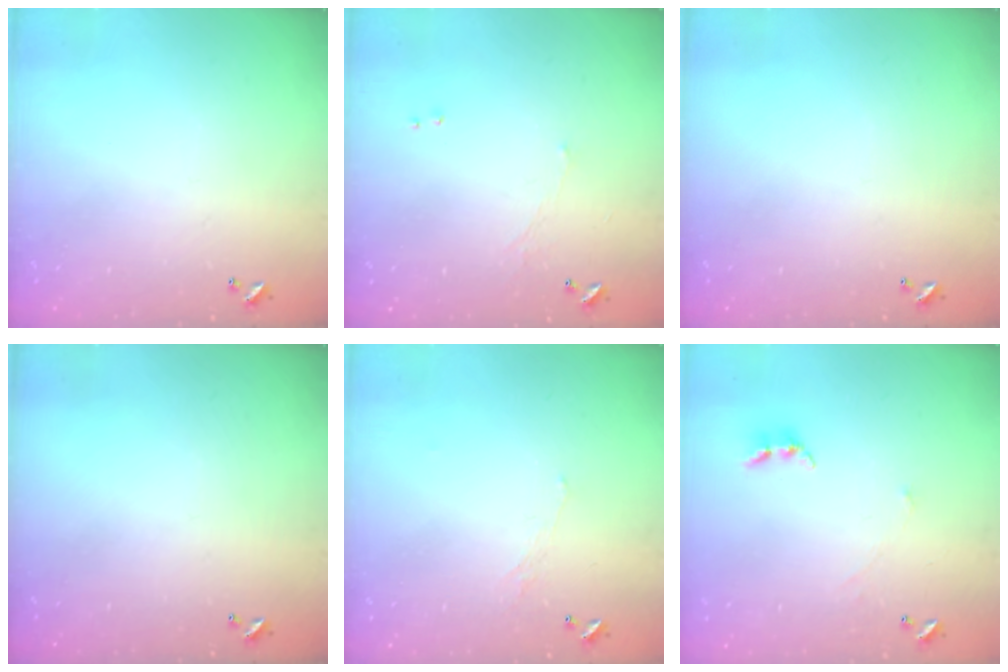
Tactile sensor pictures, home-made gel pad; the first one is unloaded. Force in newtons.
{"total": 0.6, "press": 0.2, "slide": 0.5}
{"total": 0.0}
{"total": 0.0}
{"total": 0.6, "press": 0.2, "slide": 0.6}
{"total": 0.7, "press": 0.6, "slide": 0.5}